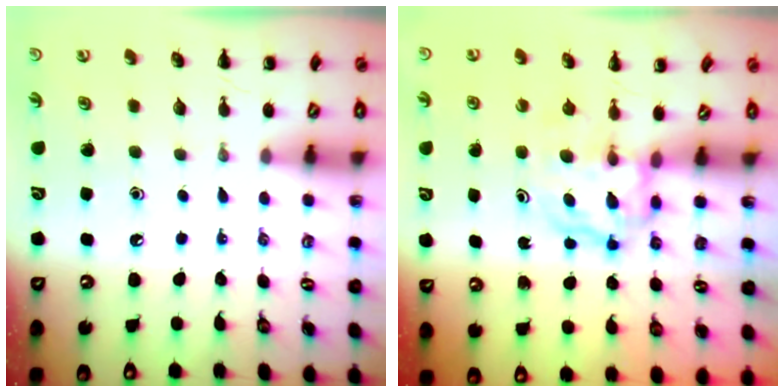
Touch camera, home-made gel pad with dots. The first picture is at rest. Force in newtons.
{"total": 3.8, "press": 3.8, "slide": 0.5}